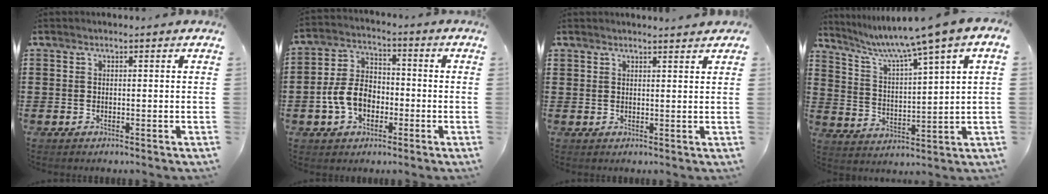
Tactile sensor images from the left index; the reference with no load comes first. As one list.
[{"total": 7.5, "force": [-2.4, 5.3, 4.7], "torque": [-0.121, 0.009, -0.053]}, {"total": 1.8, "force": [1.7, 0.2, 0.5], "torque": [-0.013, 0.002, 0.033]}, {"total": 6.9, "force": [5.3, -0.8, 4.3], "torque": [-0.104, -0.038, 0.081]}]